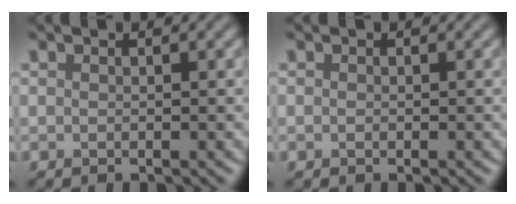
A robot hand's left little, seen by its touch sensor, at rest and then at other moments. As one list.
[{"total": 0.0}]